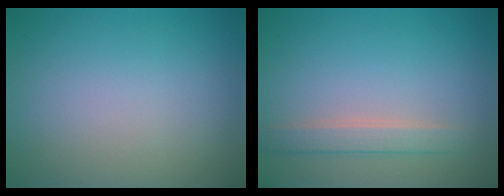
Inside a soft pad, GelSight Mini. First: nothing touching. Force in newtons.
{"total": 2.1, "press": 2.1, "slide": 0.2}